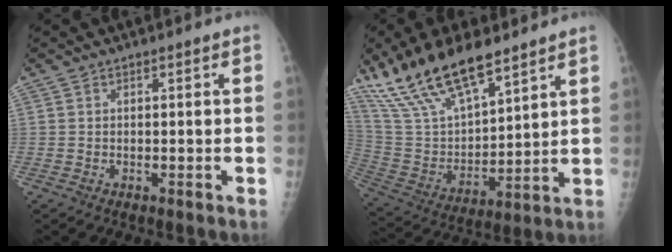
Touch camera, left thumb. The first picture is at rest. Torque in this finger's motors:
{"motor_torque": [0.52, 0.03, 1.20, -1.02, 0.22]}